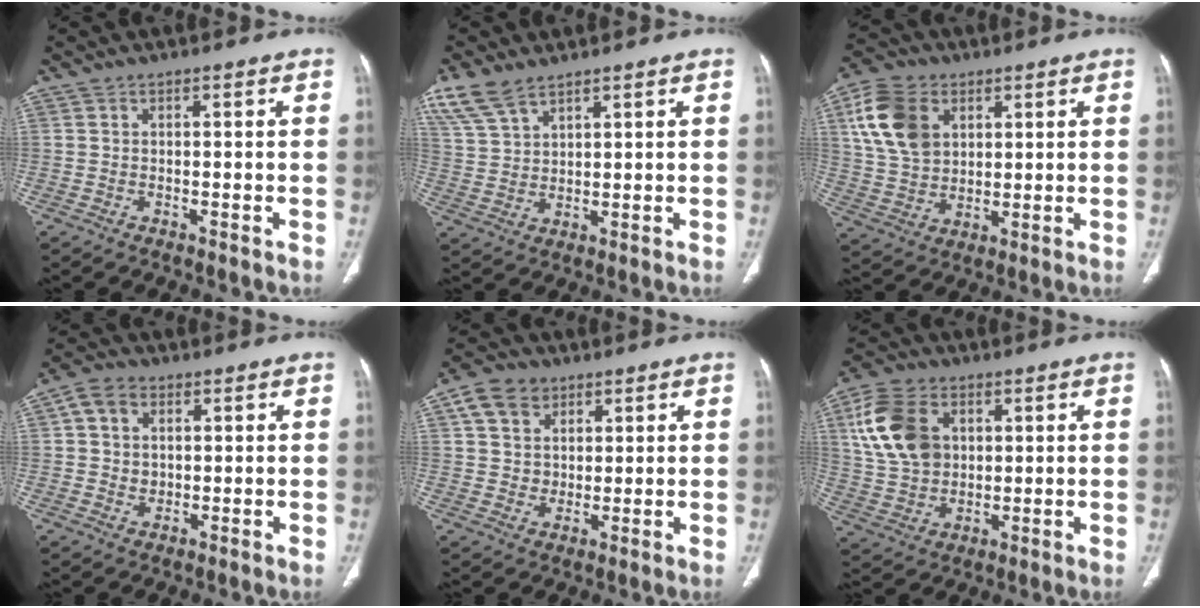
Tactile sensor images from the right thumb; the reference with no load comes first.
{"total": 7.7, "force": [5.7, 3.4, 3.9], "torque": [-0.080, -0.006, 0.128]}
{"total": 13.1, "force": [4.6, 9.4, 7.9], "torque": [-0.136, -0.005, 0.090]}
{"total": 6.2, "force": [1.6, 5.0, 3.3], "torque": [-0.043, -0.001, 0.026]}
{"total": 8.7, "force": [3.6, 7.0, 3.7], "torque": [-0.043, -0.008, 0.067]}
{"total": 13.9, "force": [3.9, 10.1, 8.8], "torque": [-0.155, 0.001, 0.075]}